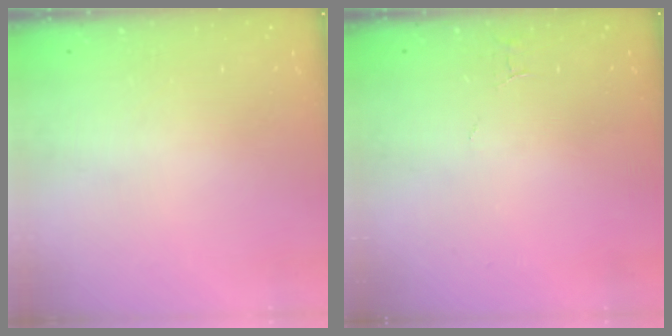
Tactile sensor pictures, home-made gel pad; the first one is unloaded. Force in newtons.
{"total": 3.0, "press": 3.0, "slide": 0.2}